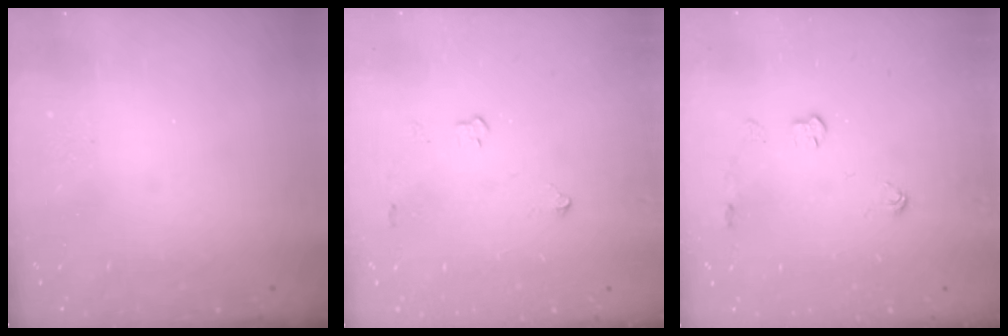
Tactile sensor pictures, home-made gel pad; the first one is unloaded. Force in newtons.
{"total": 2.8, "press": 2.8, "slide": 0.5}
{"total": 3.7, "press": 3.7, "slide": 0.5}